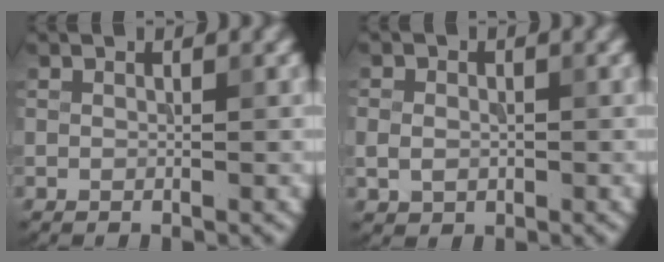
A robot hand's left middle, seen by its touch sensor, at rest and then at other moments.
{"total": 2.0, "force": [-0.2, 1.7, 1.1], "torque": [-0.020, -0.003, -0.002]}